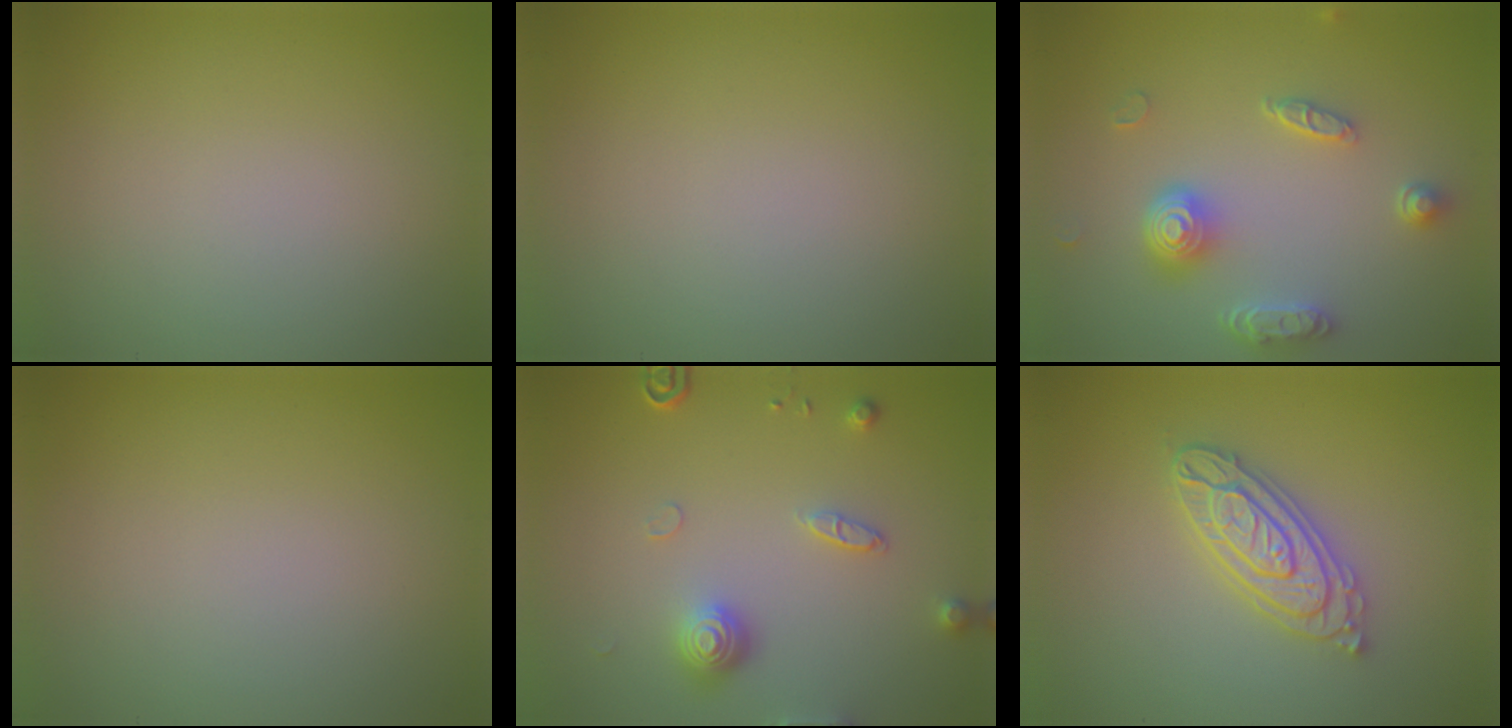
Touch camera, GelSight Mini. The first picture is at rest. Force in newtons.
{"total": 0.0}
{"total": 4.5, "press": 3.6, "slide": 2.7}
{"total": 0.0}
{"total": 3.0, "press": 2.8, "slide": 1.1}
{"total": 4.3, "press": 4.2, "slide": 0.8}